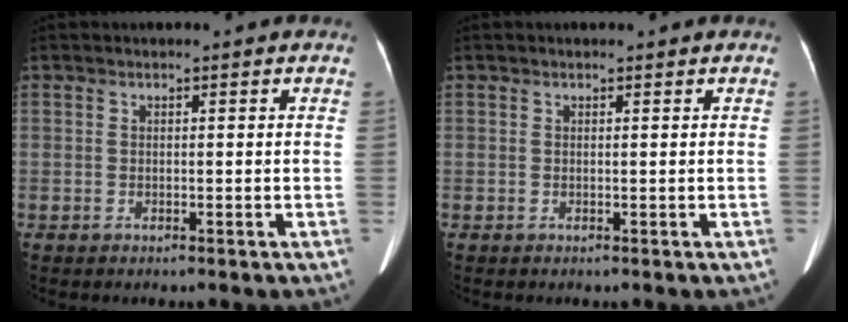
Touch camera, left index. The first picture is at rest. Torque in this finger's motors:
{"motor_torque": [0.00, 0.01, 0.00, -0.01]}